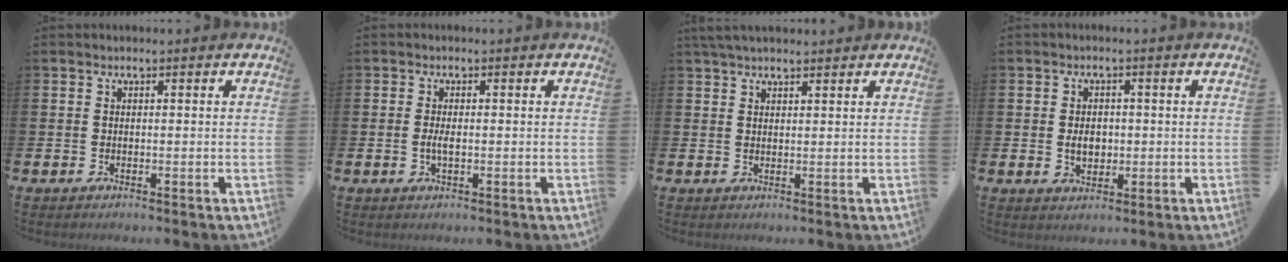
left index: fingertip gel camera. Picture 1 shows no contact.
{"total": 1.7, "force": [-0.2, 0.6, 1.6], "torque": [-0.021, -0.002, -0.007]}
{"total": 2.9, "force": [2.5, 0.8, 1.1], "torque": [-0.020, -0.005, 0.045]}
{"total": 3.1, "force": [0.0, 2.3, 2.1], "torque": [-0.020, 0.000, -0.009]}